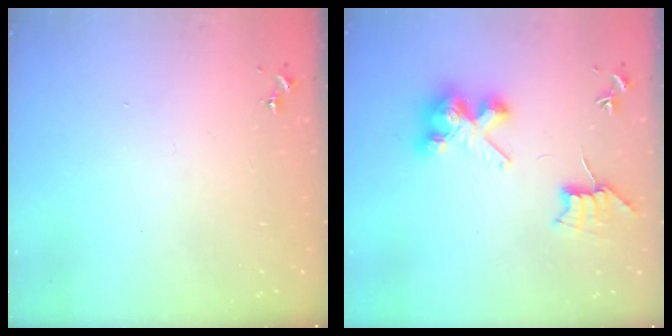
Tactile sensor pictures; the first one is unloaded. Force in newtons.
{"total": 9.3, "press": 9.3, "slide": 0.7}